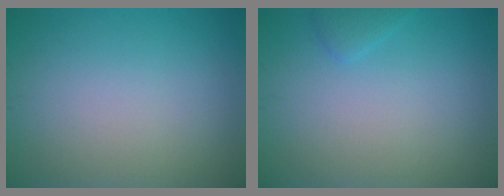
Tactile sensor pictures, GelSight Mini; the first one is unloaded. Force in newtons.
{"total": 1.0, "press": 1.0, "slide": 0.1}